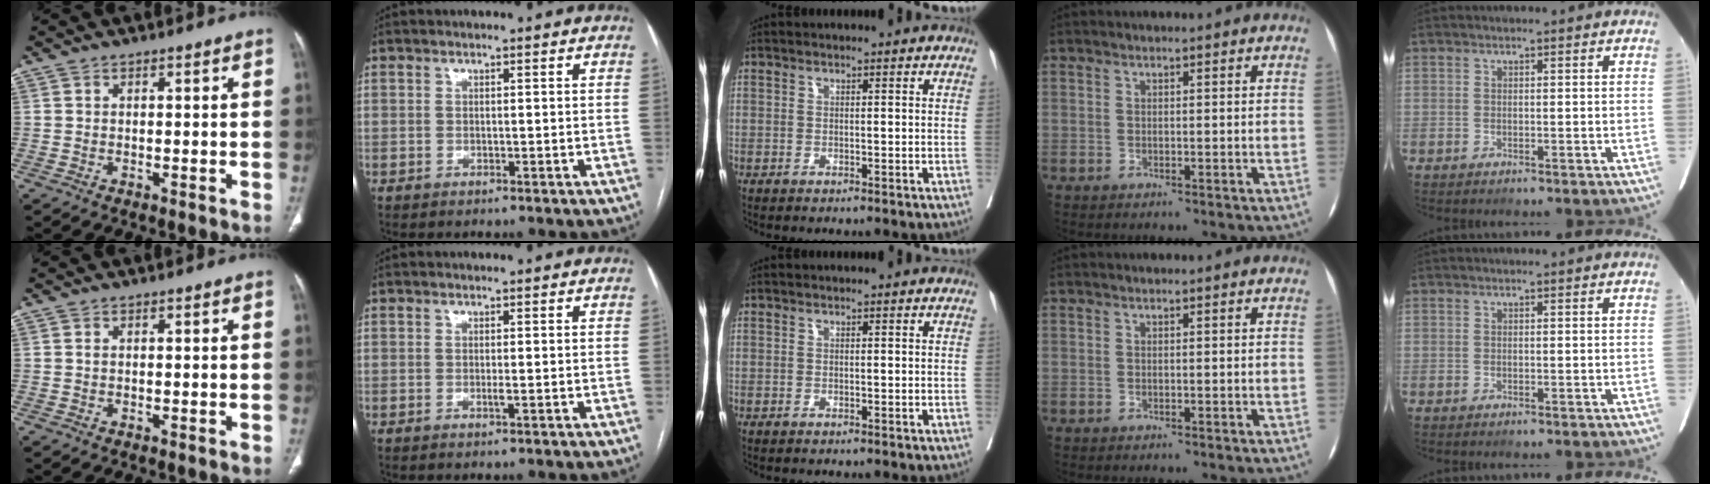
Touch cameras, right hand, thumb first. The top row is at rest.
{"index": {"total": 0.8, "force": [-0.2, -0.1, 0.7], "torque": [-0.016, -0.001, -0.004]}}